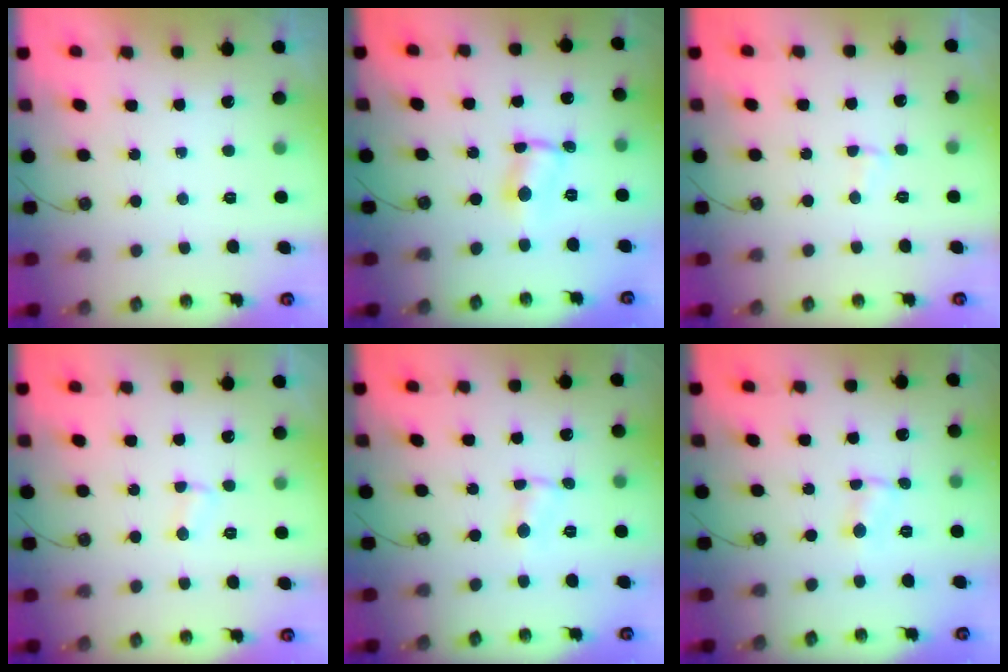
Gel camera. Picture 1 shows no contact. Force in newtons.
{"total": 1.2, "press": 1.1, "slide": 0.6}
{"total": 2.3, "press": 2.3, "slide": 0.5}
{"total": 3.6, "press": 3.6, "slide": 0.4}
{"total": 1.0, "press": 1.0, "slide": 0.1}
{"total": 1.0, "press": 1.0, "slide": 0.1}